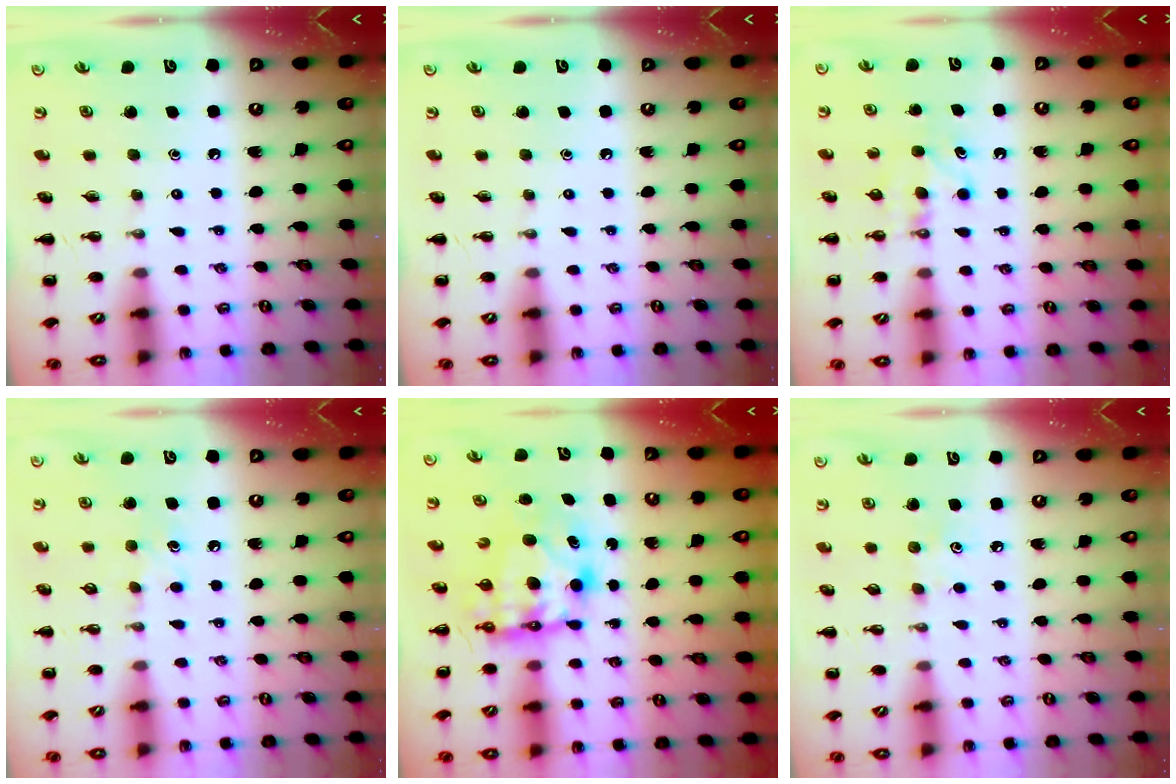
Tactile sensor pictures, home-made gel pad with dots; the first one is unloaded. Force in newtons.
{"total": 0.0}
{"total": 5.6, "press": 5.3, "slide": 1.6}
{"total": 4.9, "press": 4.6, "slide": 1.5}
{"total": 7.5, "press": 7.4, "slide": 1.4}
{"total": 5.3, "press": 5.1, "slide": 1.6}